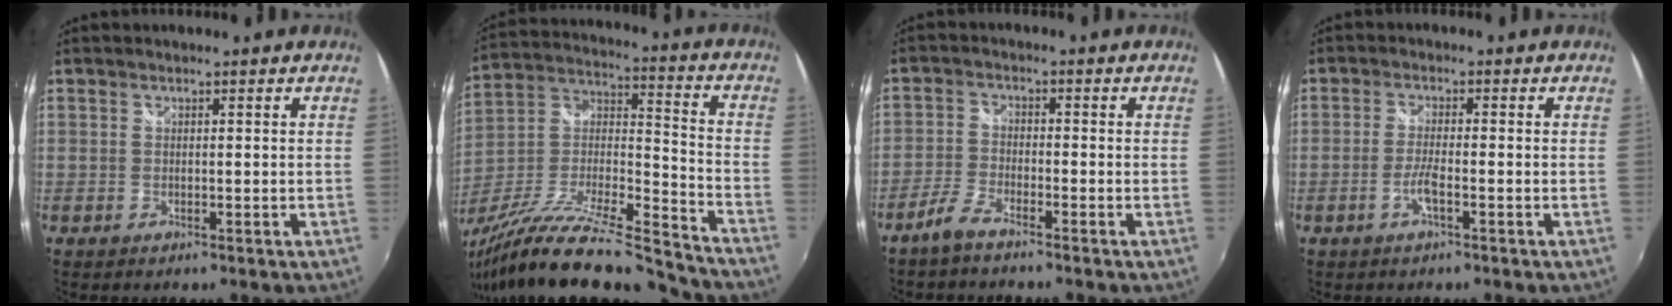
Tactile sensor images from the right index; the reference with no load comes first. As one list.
[{"total": 27.7, "force": [-23.3, 3.5, 14.6], "torque": [-0.257, -0.039, -0.381]}, {"total": 3.9, "force": [-3.3, 0.8, 1.9], "torque": [-0.057, 0.001, -0.071]}, {"total": 3.1, "force": [-1.4, 0.1, 2.7], "torque": [-0.060, -0.002, -0.031]}]